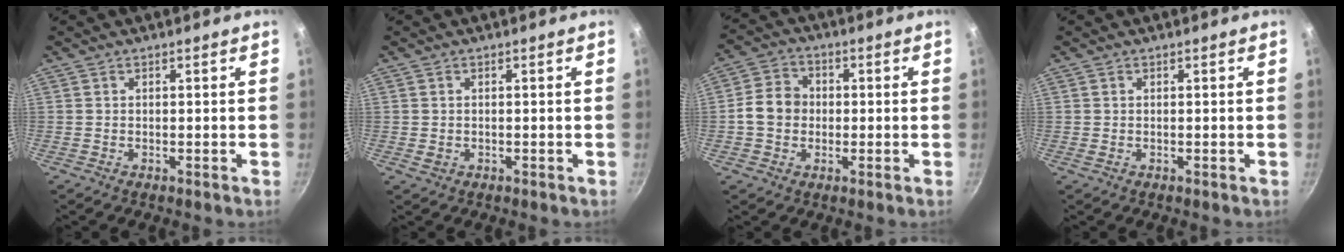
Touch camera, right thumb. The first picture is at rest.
{"total": 0.9, "force": [-0.1, 0.8, 0.4], "torque": [-0.007, 0.001, 0.001]}
{"total": 7.3, "force": [-0.4, 6.3, 3.8], "torque": [-0.042, 0.015, -0.021]}
{"total": 0.0}